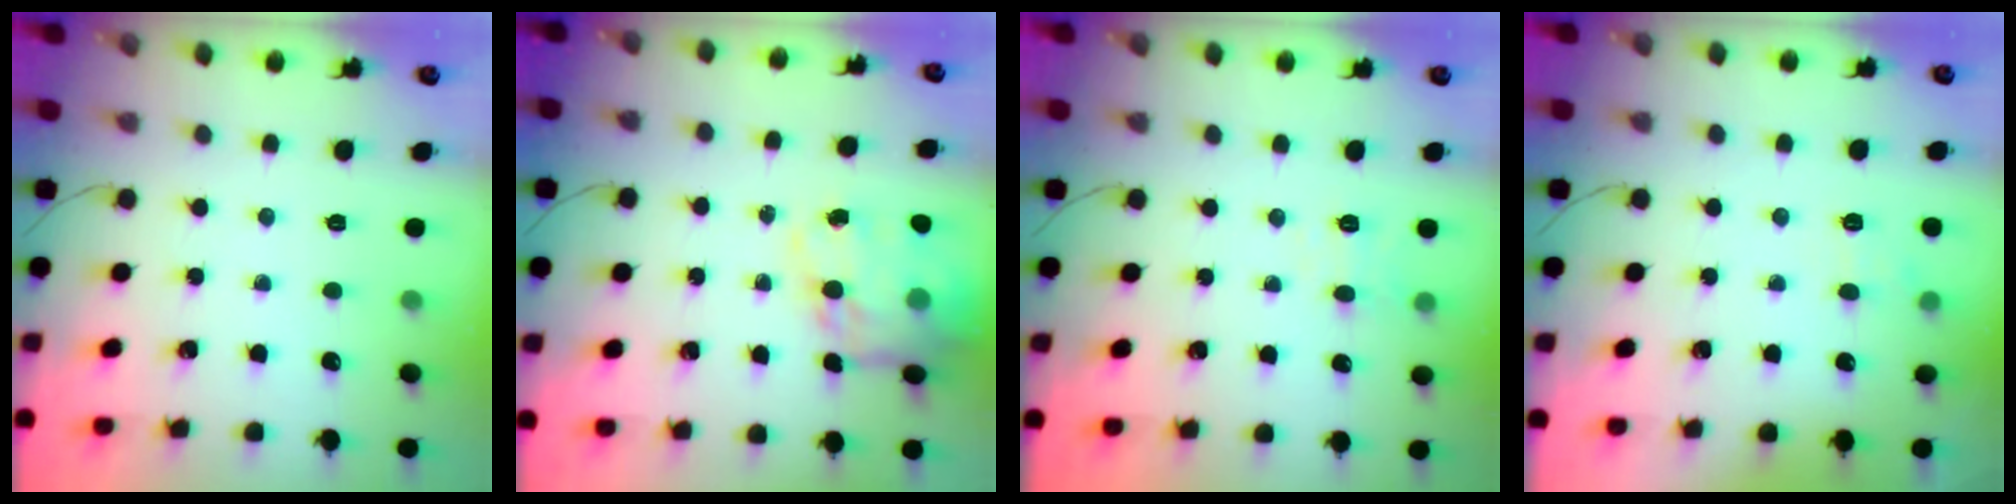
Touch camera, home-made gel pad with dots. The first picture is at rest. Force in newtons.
{"total": 18.1, "press": 17.6, "slide": 4.0}
{"total": 6.6, "press": 6.5, "slide": 1.4}
{"total": 6.2, "press": 5.9, "slide": 1.8}